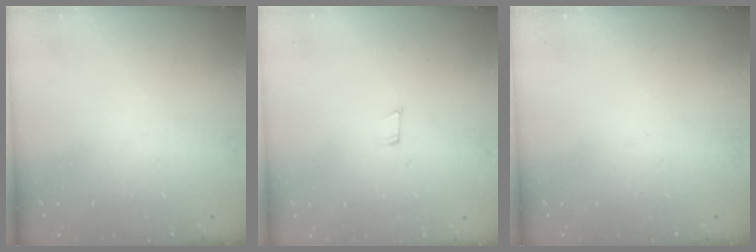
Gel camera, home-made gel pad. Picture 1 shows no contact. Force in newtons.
{"total": 4.1, "press": 4.0, "slide": 1.1}
{"total": 0.0}